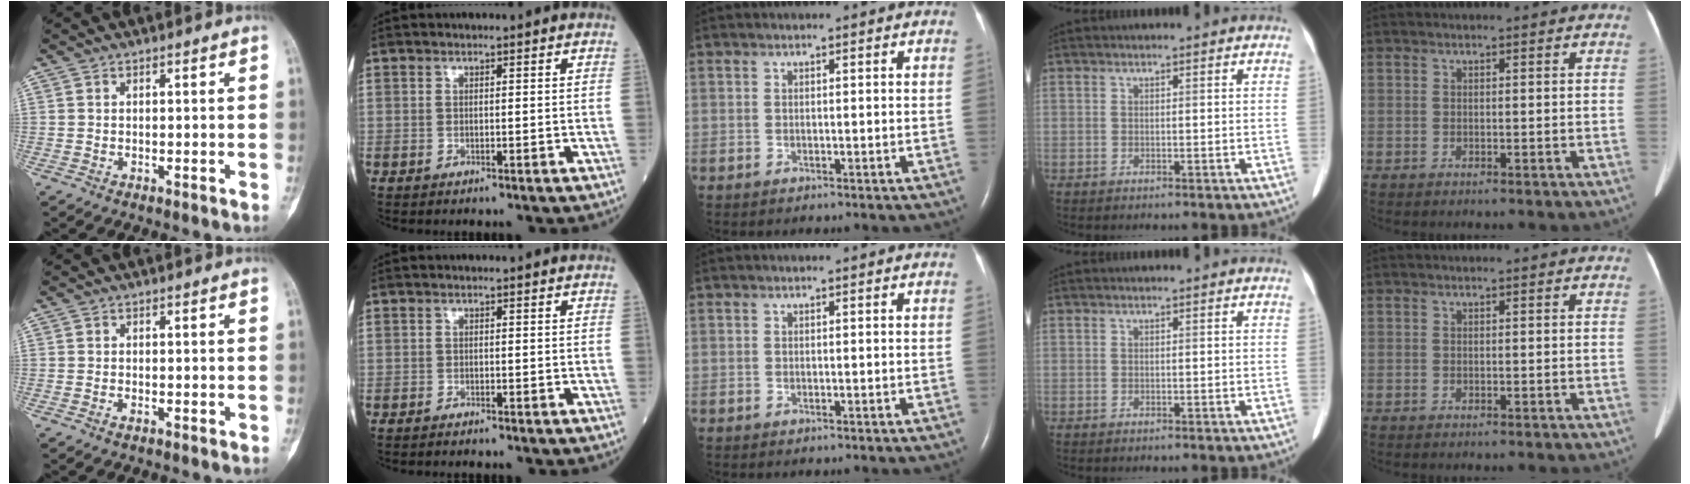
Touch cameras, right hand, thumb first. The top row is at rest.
{"thumb": {"total": 0.6, "force": [-0.3, 0.4, 0.4], "torque": [-0.007, 0.001, -0.006]}, "index": {"total": 0.8, "force": [-0.7, 0.1, 0.2], "torque": [-0.008, -0.001, -0.012]}}